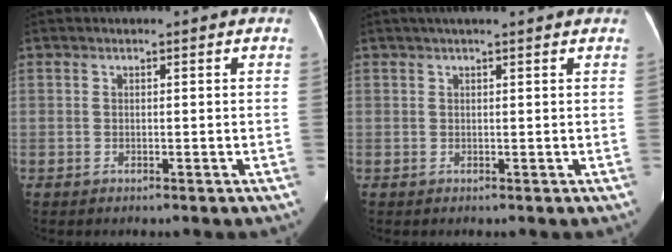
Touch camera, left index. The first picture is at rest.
{"total": 5.7, "force": [4.7, 0.4, 3.1], "torque": [-0.045, 0.032, 0.062]}